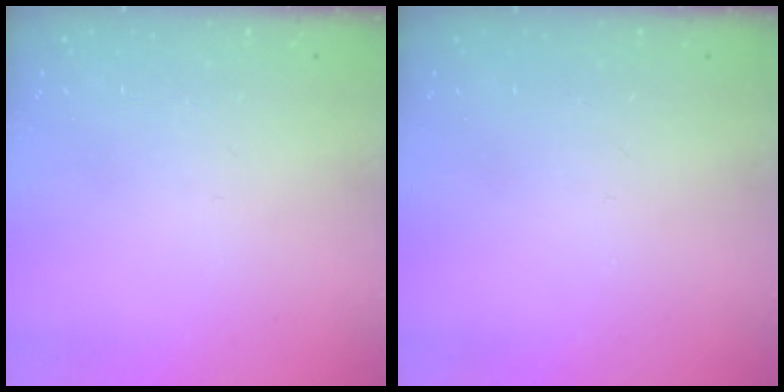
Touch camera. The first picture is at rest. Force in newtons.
{"total": 0.0}